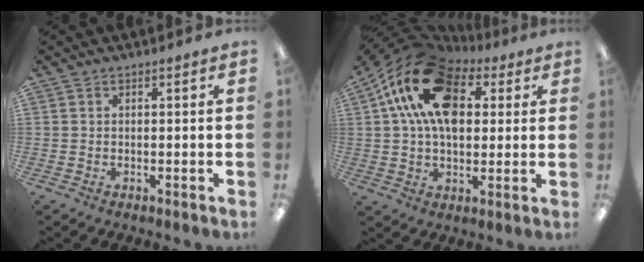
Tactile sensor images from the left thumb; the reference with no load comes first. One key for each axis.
{"total": 19.2, "fx": 7.0, "fy": 12.4, "fz": 12.9, "tx": -0.242, "ty": -0.011, "tz": 0.127}